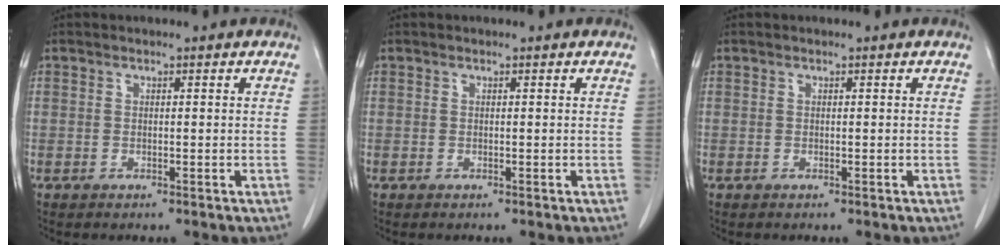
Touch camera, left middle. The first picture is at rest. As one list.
[{"total": 0.0}, {"total": 0.0}]